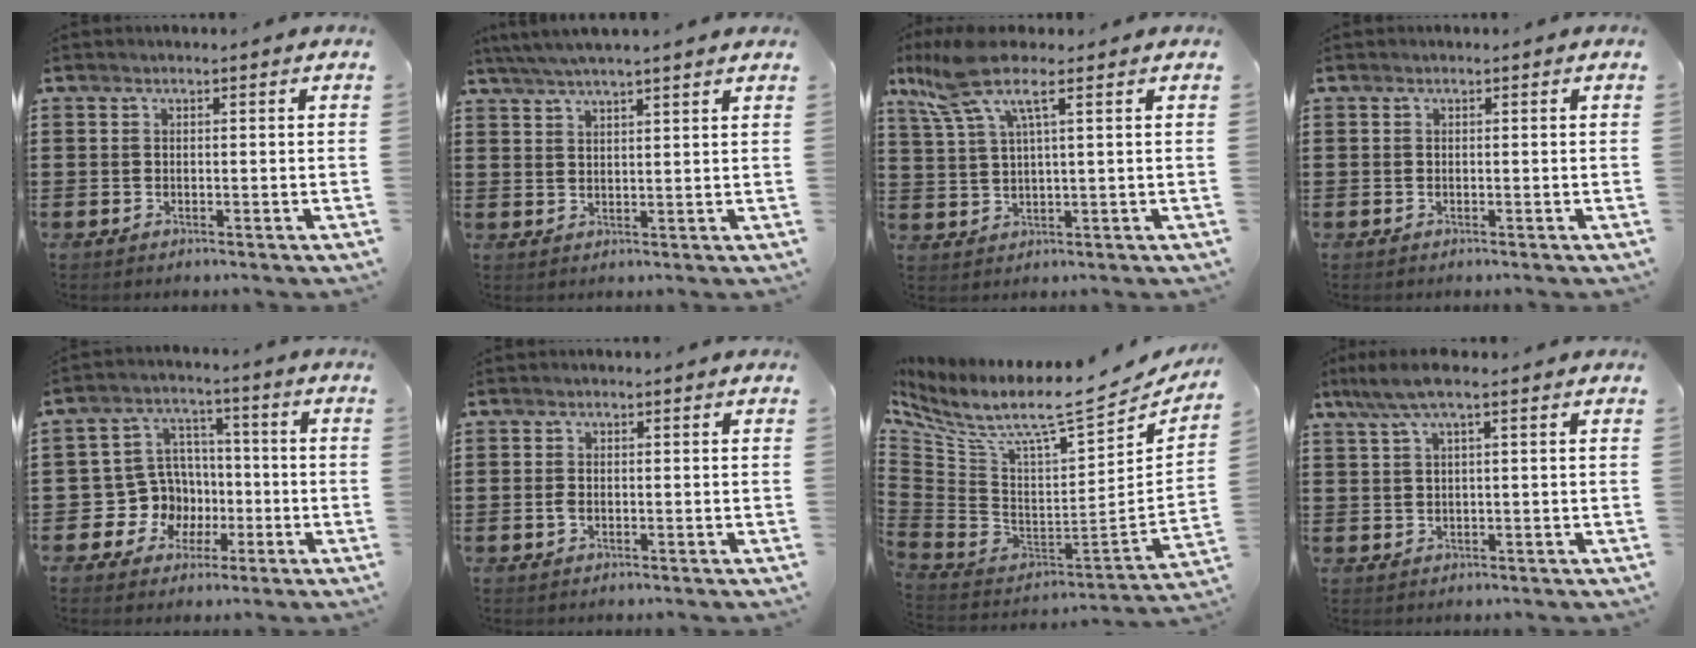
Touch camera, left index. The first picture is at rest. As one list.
[{"total": 4.0, "force": [3.6, -0.4, 1.7], "torque": [-0.042, -0.009, 0.065]}, {"total": 7.6, "force": [4.4, 1.5, 6.1], "torque": [-0.148, -0.007, 0.074]}, {"total": 0.0}, {"total": 8.6, "force": [-1.1, 8.2, 2.2], "torque": [-0.094, 0.002, -0.014]}, {"total": 1.3, "force": [-0.3, 0.6, 1.1], "torque": [-0.023, -0.001, -0.006]}, {"total": 9.3, "force": [6.5, 1.3, 6.4], "torque": [-0.132, -0.071, 0.099]}, {"total": 3.8, "force": [1.6, 0.5, 3.4], "torque": [-0.076, 0.001, 0.026]}]